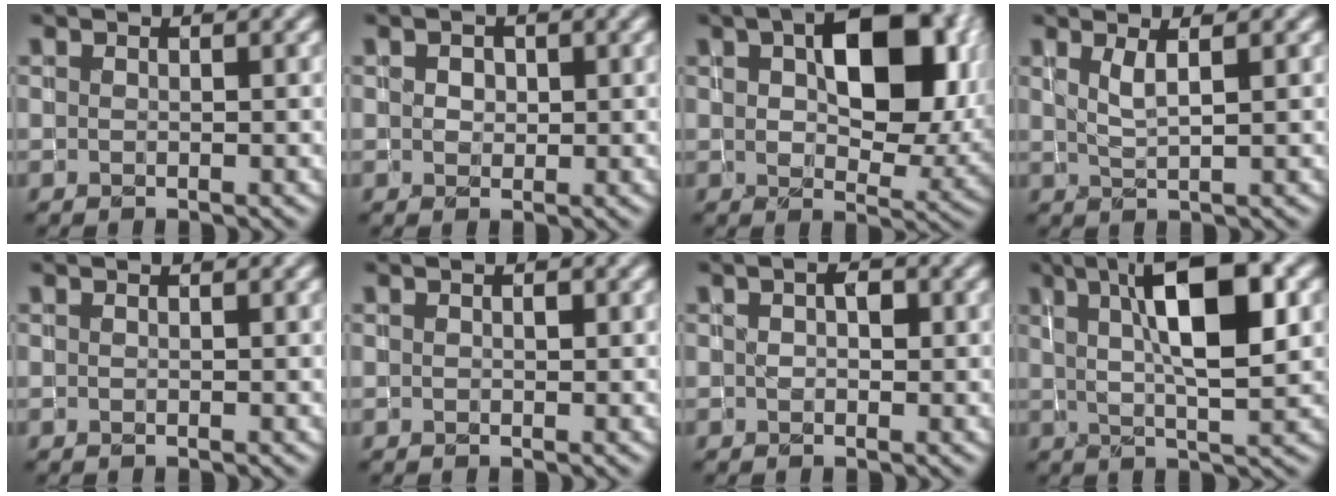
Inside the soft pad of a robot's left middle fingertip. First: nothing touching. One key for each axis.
{"total": 1.3, "fx": 0.3, "fy": 1.1, "fz": 0.6, "tx": -0.007, "ty": 0.004, "tz": 0.004}
{"total": 11.5, "fx": 3.2, "fy": 6.5, "fz": 8.9, "tx": -0.127, "ty": -0.002, "tz": 0.057}
{"total": 1.8, "fx": 0.8, "fy": 0.3, "fz": 1.6, "tx": -0.025, "ty": -0.004, "tz": 0.015}
{"total": 0.0}
{"total": 0.6, "fx": 0.0, "fy": 0.4, "fz": 0.5, "tx": -0.005, "ty": -0.001, "tz": 0.003}
{"total": 1.8, "fx": 0.2, "fy": 1.2, "fz": 1.3, "tx": -0.022, "ty": 0.000, "tz": 0.005}
{"total": 9.4, "fx": 3.0, "fy": 2.5, "fz": 8.6, "tx": -0.120, "ty": 0.009, "tz": 0.044}